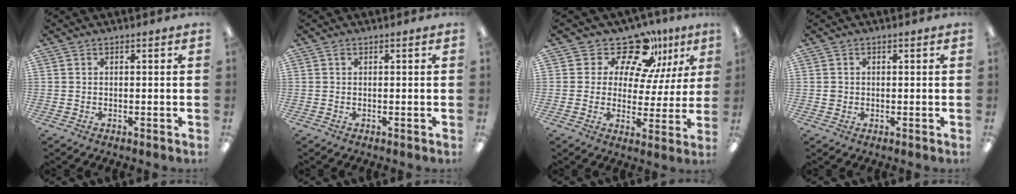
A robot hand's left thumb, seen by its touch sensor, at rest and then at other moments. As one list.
[{"total": 0.5, "force": [0.2, 0.3, 0.3], "torque": [-0.008, 0.004, 0.003]}, {"total": 15.0, "force": [11.2, 7.3, 6.7], "torque": [-0.113, -0.078, 0.197]}, {"total": 1.4, "force": [0.0, 1.4, 0.2], "torque": [-0.004, 0.006, -0.003]}]